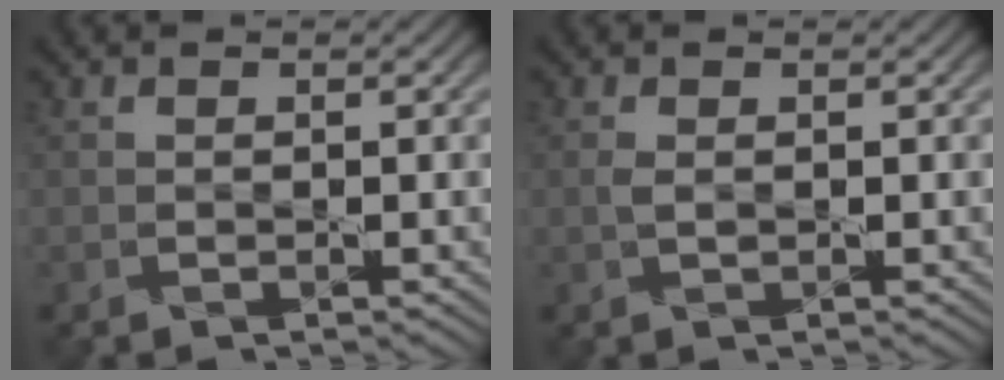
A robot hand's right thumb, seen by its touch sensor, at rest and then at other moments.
{"total": 1.0, "force": [0.1, 0.5, 0.9], "torque": [-0.025, 0.000, 0.001]}